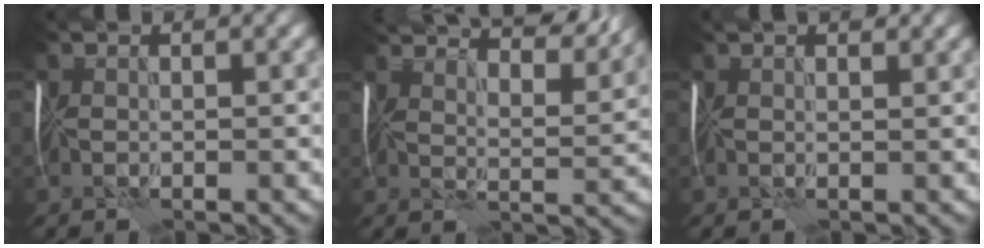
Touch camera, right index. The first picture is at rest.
{"total": 10.8, "force": [9.2, 2.4, 5.0], "torque": [-0.075, 0.011, 0.106]}
{"total": 3.3, "force": [2.4, 1.3, 1.8], "torque": [-0.023, 0.018, 0.017]}